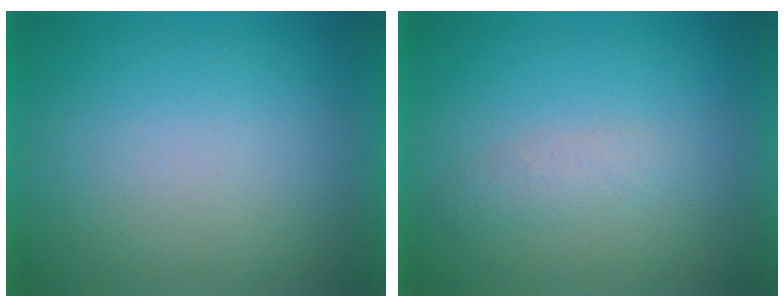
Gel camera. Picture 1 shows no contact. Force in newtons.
{"total": 1.9}